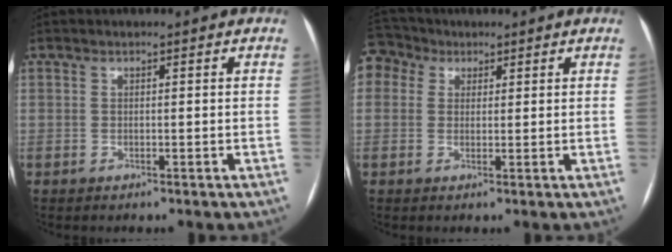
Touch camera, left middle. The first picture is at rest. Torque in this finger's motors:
{"motor_torque": [1.82, -0.32, 1.05, 0.21]}